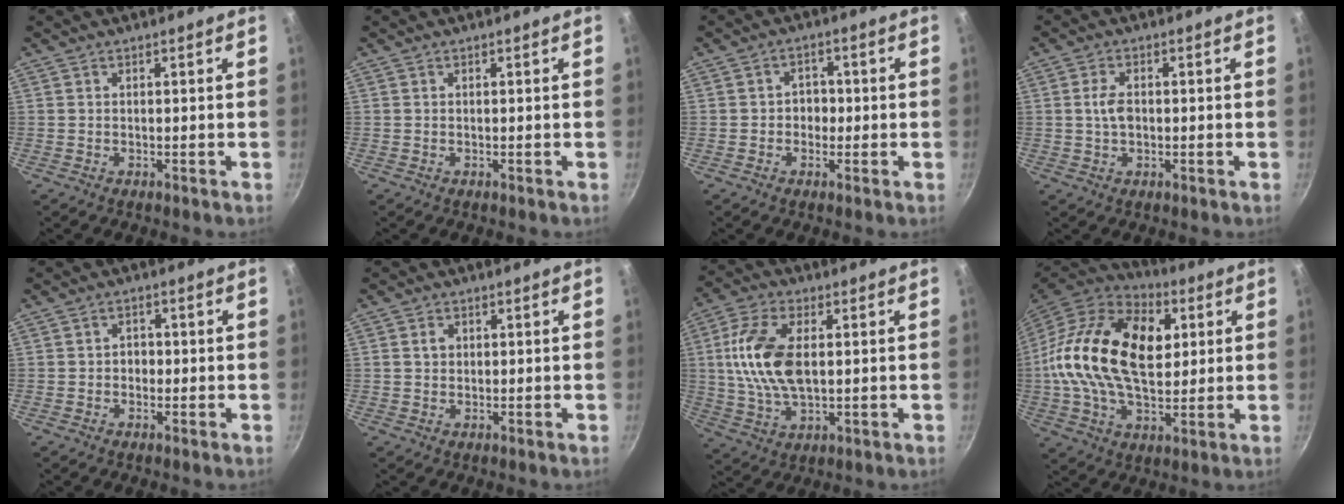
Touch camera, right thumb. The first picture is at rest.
{"total": 0.0}
{"total": 3.4, "force": [-0.5, 3.0, 1.5], "torque": [0.005, 0.009, -0.010]}
{"total": 3.4, "force": [0.1, 2.1, 2.7], "torque": [-0.048, 0.007, -0.002]}
{"total": 2.3, "force": [-0.4, 2.0, 1.1], "torque": [-0.002, 0.004, -0.008]}
{"total": 2.3, "force": [0.4, 1.9, 1.2], "torque": [-0.010, 0.005, 0.006]}
{"total": 13.5, "force": [1.7, 7.2, 11.3], "torque": [-0.217, 0.005, 0.029]}
{"total": 27.0, "force": [4.8, 16.5, 20.9], "torque": [-0.372, 0.018, 0.068]}